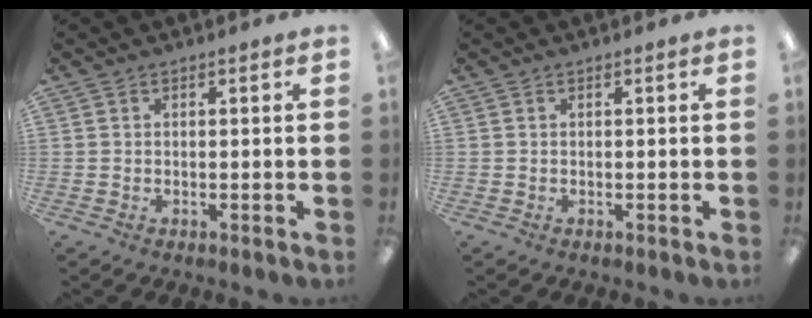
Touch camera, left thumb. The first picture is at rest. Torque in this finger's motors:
{"motor_torque": [0.00, 0.00, 0.07, -0.14, 0.00]}